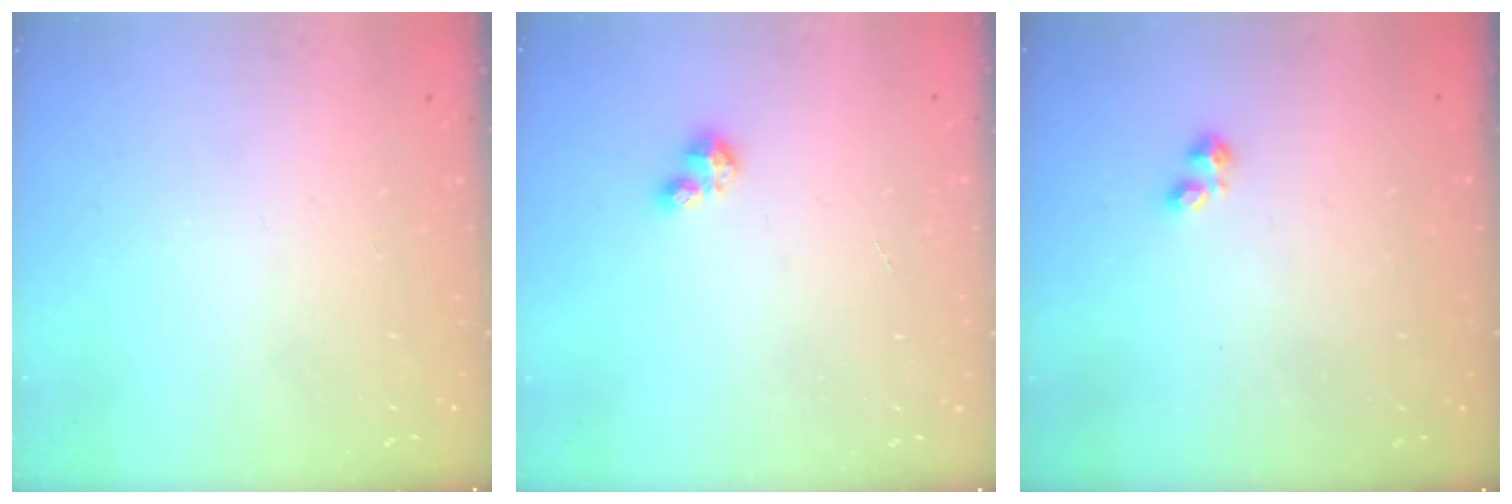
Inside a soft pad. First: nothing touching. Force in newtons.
{"total": 3.0, "press": 3.0, "slide": 0.5}
{"total": 1.0, "press": 0.9, "slide": 0.4}